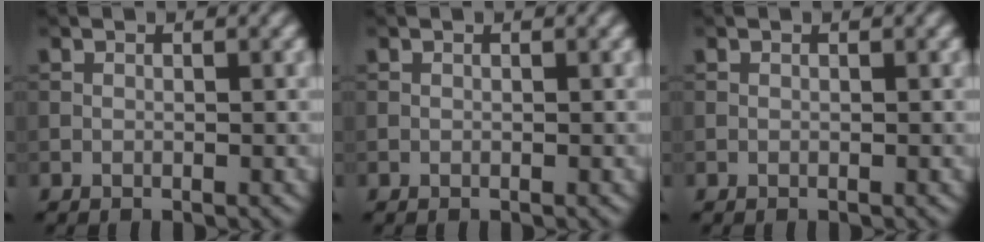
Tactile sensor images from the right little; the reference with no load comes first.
{"total": 0.0}
{"total": 0.0}